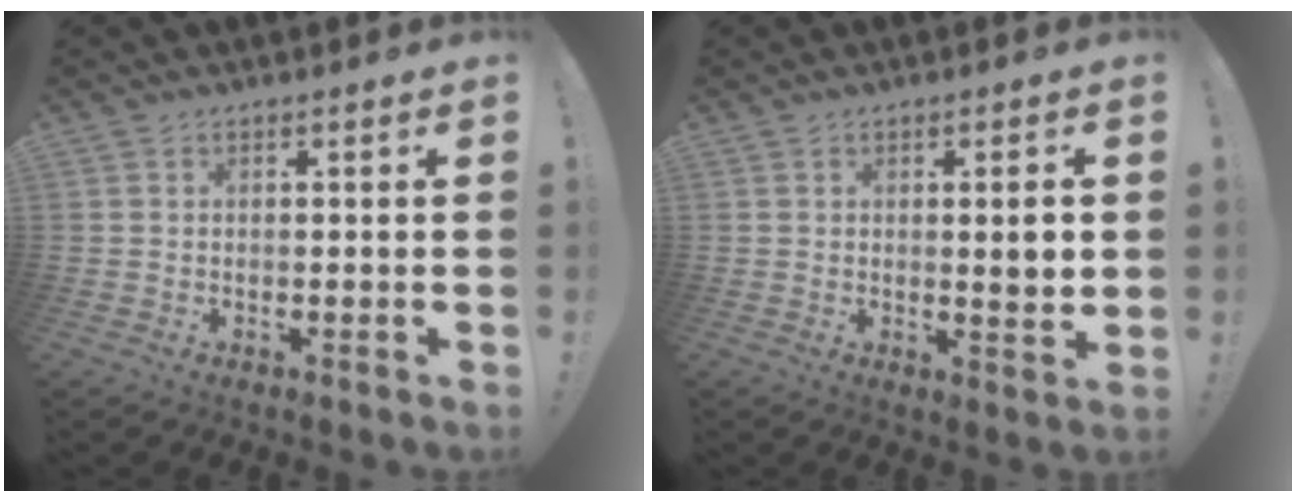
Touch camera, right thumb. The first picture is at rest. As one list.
[{"total": 4.9, "force": [0.5, 0.6, 4.9], "torque": [-0.072, -0.005, 0.001]}]